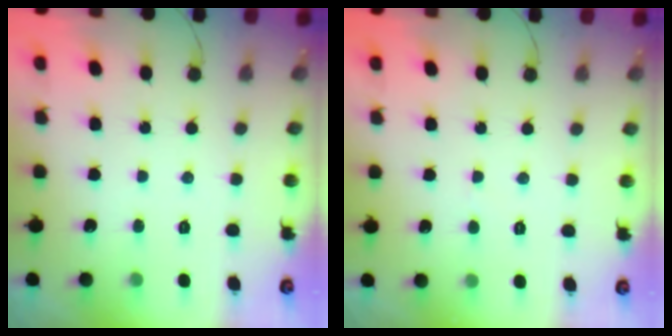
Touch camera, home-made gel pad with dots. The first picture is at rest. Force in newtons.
{"total": 2.8, "press": 2.8, "slide": 0.3}